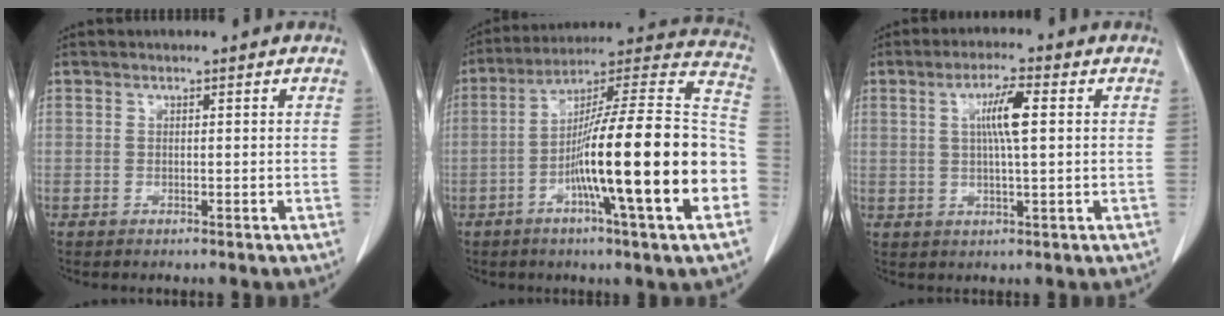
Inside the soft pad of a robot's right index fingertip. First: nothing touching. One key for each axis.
{"total": 24.3, "fx": -6.5, "fy": 0.4, "fz": 23.4, "tx": -0.311, "ty": 0.001, "tz": -0.114}
{"total": 5.6, "fx": 1.2, "fy": 0.4, "fz": 5.5, "tx": -0.101, "ty": 0.004, "tz": 0.021}